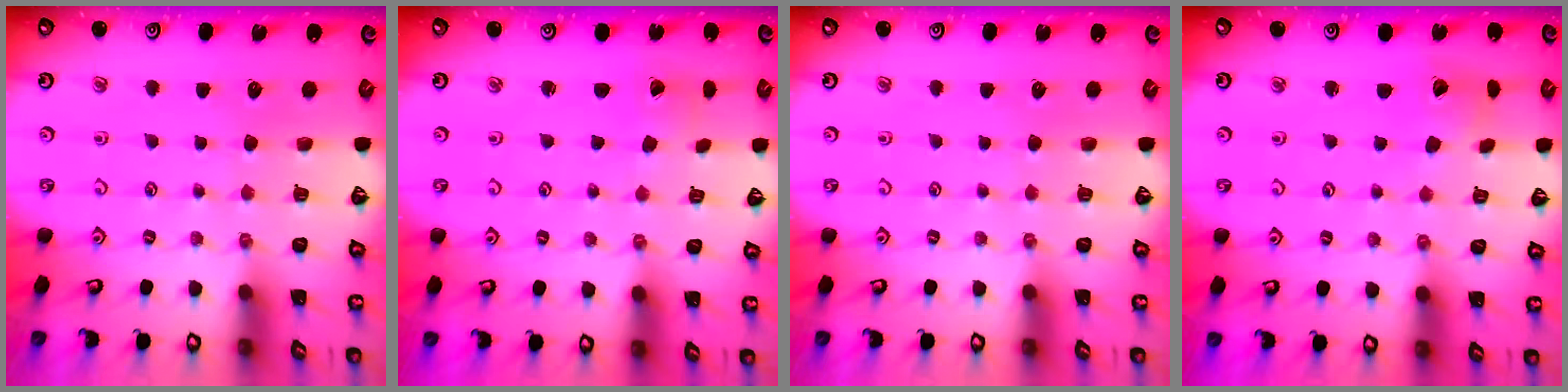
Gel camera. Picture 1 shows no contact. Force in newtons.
{"total": 0.0}
{"total": 0.0}
{"total": 4.4, "press": 4.4, "slide": 0.6}